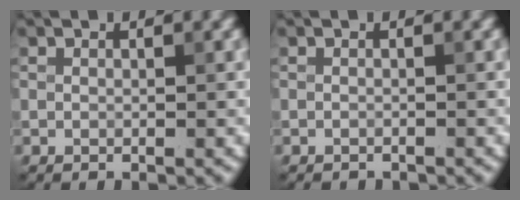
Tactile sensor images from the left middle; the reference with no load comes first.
{"total": 1.1, "force": [-1.1, 0.1, 0.0], "torque": [0.004, -0.006, -0.018]}